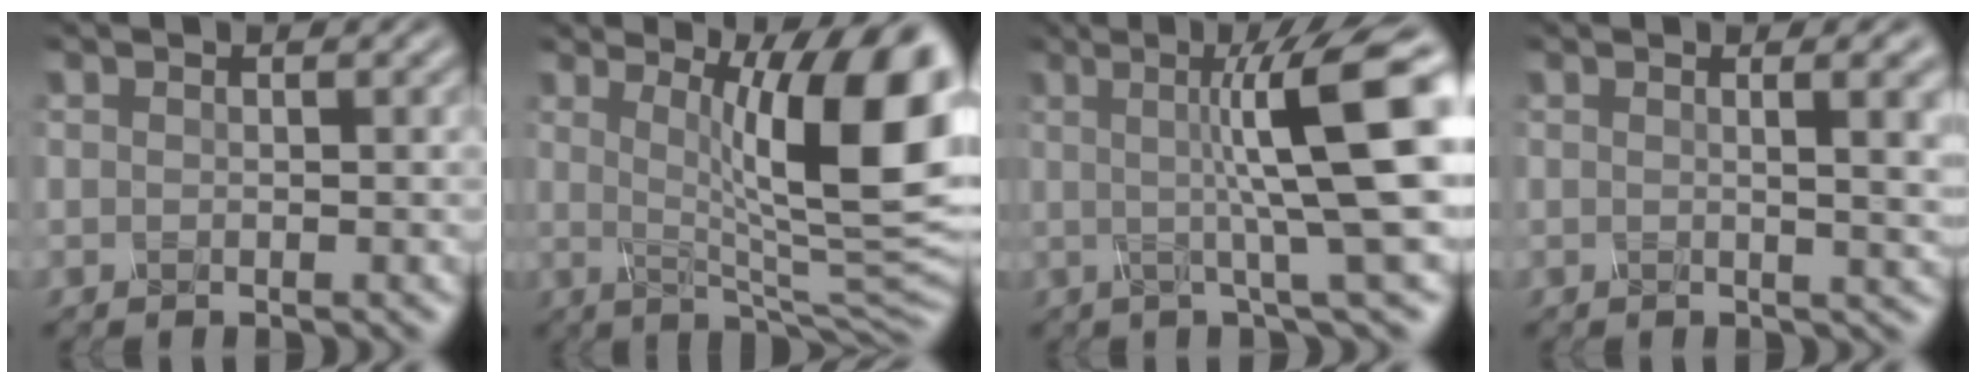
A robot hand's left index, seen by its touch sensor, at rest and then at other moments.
{"total": 13.6, "force": [2.9, 3.1, 12.9], "torque": [-0.157, -0.010, 0.047]}
{"total": 10.4, "force": [1.4, 1.8, 10.2], "torque": [-0.123, 0.011, 0.017]}
{"total": 5.6, "force": [1.2, 2.0, 5.1], "torque": [-0.035, 0.014, 0.006]}